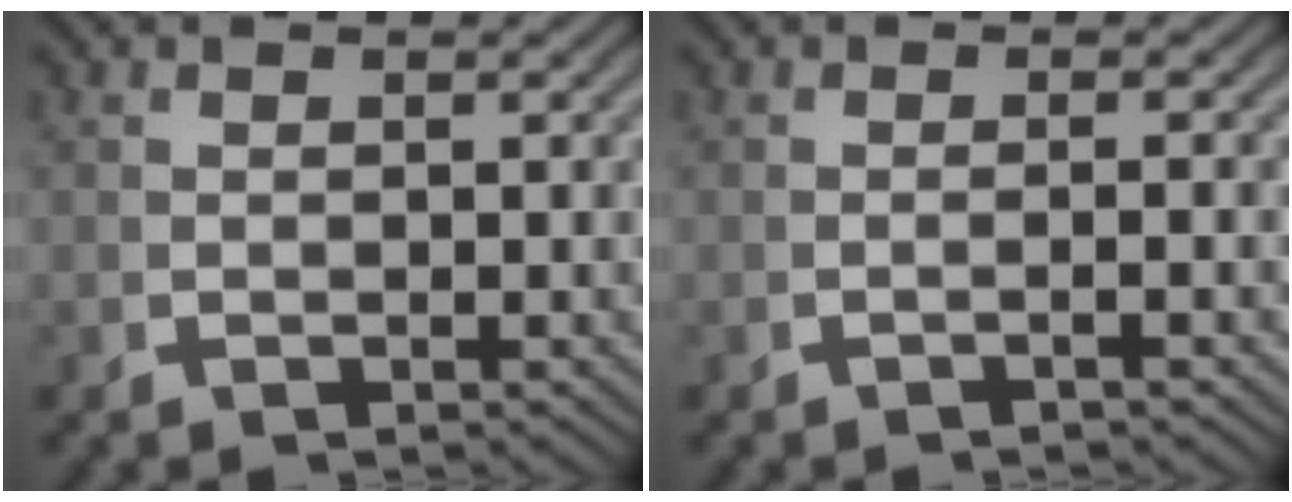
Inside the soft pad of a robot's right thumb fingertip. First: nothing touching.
{"total": 1.3, "force": [-0.6, -0.2, 1.1], "torque": [-0.022, 0.009, -0.014]}